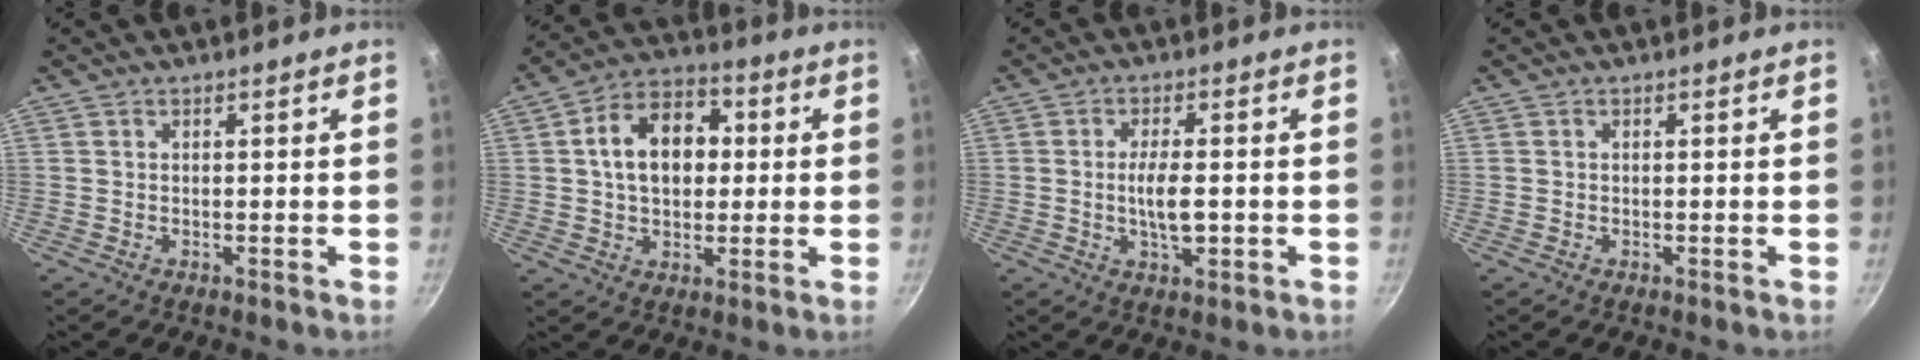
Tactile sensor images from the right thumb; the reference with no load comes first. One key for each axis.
{"total": 13.1, "fx": 1.6, "fy": 9.2, "fz": 9.2, "tx": -0.112, "ty": 0.021, "tz": 0.014}
{"total": 6.0, "fx": -0.7, "fy": 2.2, "fz": 5.5, "tx": -0.093, "ty": 0.006, "tz": -0.013}
{"total": 0.0}